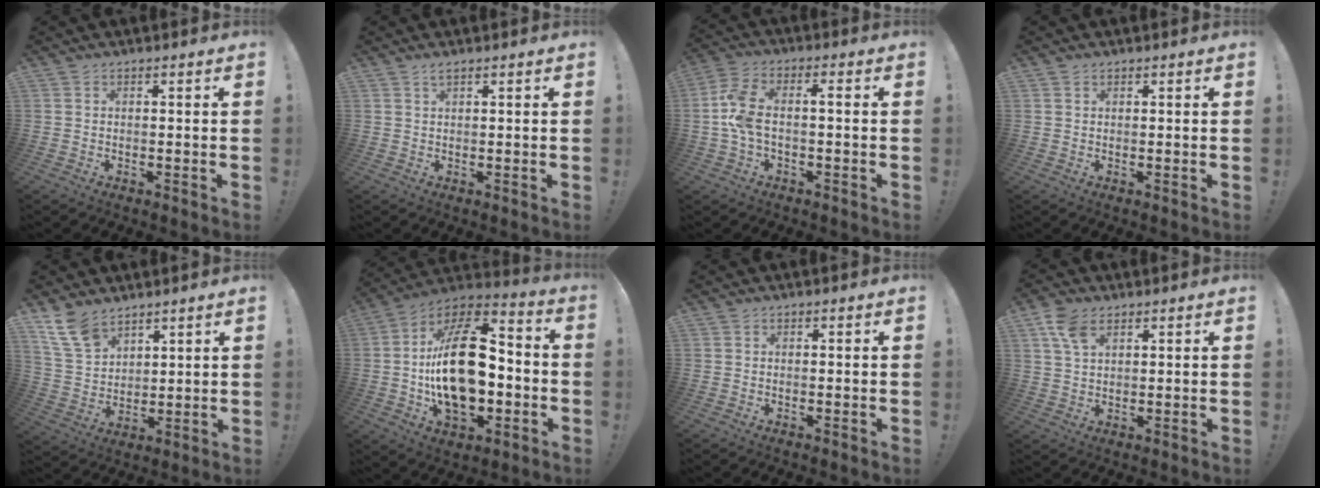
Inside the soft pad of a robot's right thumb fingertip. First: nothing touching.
{"total": 1.2, "force": [0.7, 0.2, 0.9], "torque": [-0.020, 0.000, 0.014]}
{"total": 8.1, "force": [-0.9, 3.7, 7.1], "torque": [-0.149, 0.003, -0.018]}
{"total": 0.8, "force": [0.6, 0.5, 0.1], "torque": [0.002, -0.003, 0.011]}
{"total": 11.3, "force": [8.1, 6.4, 4.6], "torque": [-0.086, -0.046, 0.161]}
{"total": 26.7, "force": [-2.1, 15.0, 21.9], "torque": [-0.391, 0.020, -0.030]}
{"total": 0.0}
{"total": 7.0, "force": [3.8, 3.9, 4.4], "torque": [-0.073, -0.011, 0.075]}